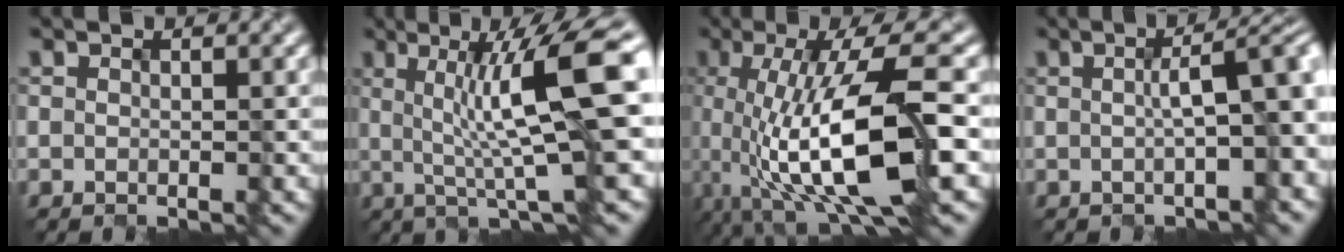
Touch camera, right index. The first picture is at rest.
{"total": 9.8, "force": [1.2, 1.7, 9.6], "torque": [-0.133, 0.003, 0.024]}
{"total": 11.3, "force": [-2.7, 3.1, 10.5], "torque": [-0.191, -0.008, -0.042]}
{"total": 6.9, "force": [0.4, 2.0, 6.6], "torque": [-0.063, 0.018, 0.008]}